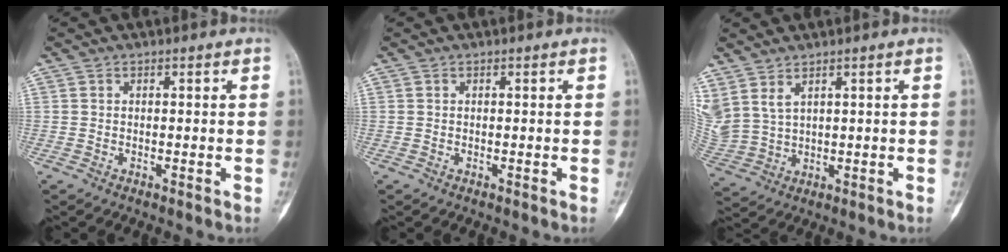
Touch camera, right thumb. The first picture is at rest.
{"total": 0.0}
{"total": 7.9, "force": [4.7, 4.0, 5.0], "torque": [-0.120, -0.017, 0.115]}